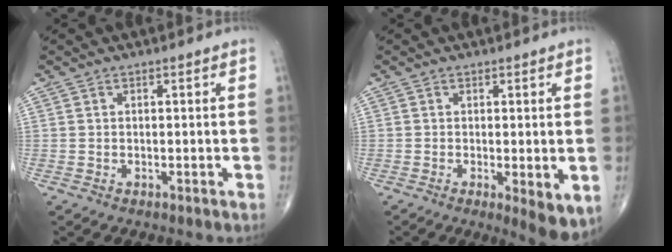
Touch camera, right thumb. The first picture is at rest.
{"total": 5.7, "force": [-1.1, 1.7, 5.4], "torque": [-0.079, -0.019, -0.015]}